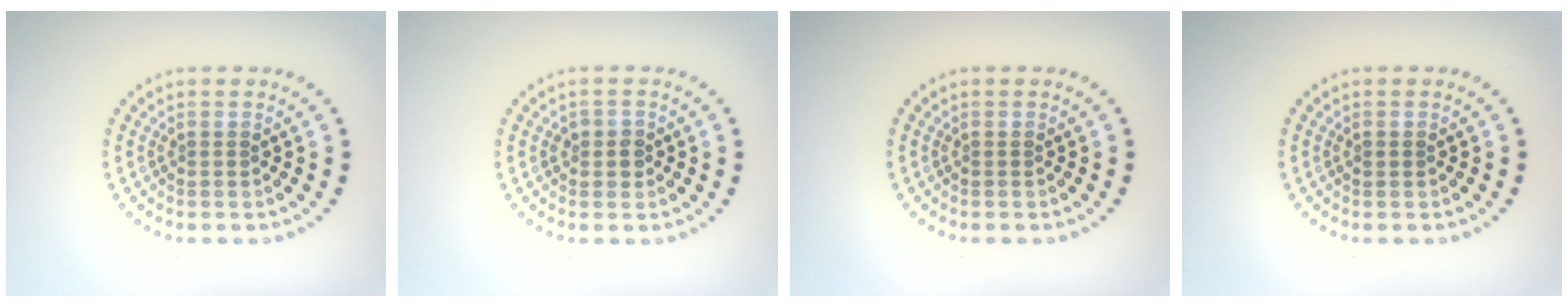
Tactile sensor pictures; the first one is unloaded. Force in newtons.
{"total": 1.3, "press": 1.3, "slide": 0.3}
{"total": 0.0}
{"total": 0.6, "press": 0.6, "slide": 0.1}